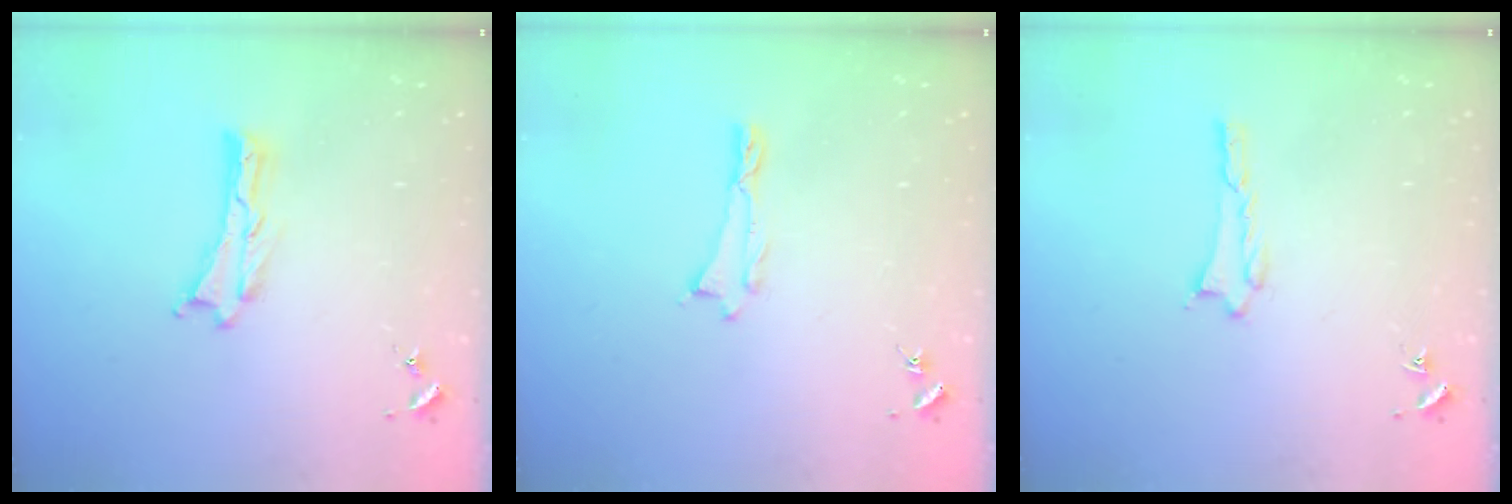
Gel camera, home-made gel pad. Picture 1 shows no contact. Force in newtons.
{"total": 0.0}
{"total": 1.4, "press": 1.4, "slide": 0.2}